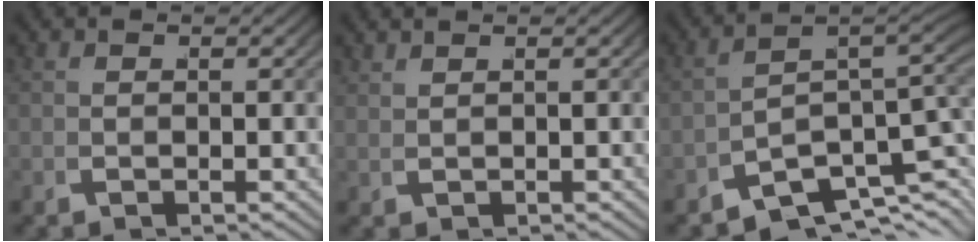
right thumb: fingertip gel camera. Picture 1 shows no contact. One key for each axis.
{"total": 1.2, "fx": 1.2, "fy": -0.2, "fz": 0.1, "tx": 0.006, "ty": 0.006, "tz": 0.026}
{"total": 10.1, "fx": -2.4, "fy": 6.4, "fz": 7.5, "tx": -0.125, "ty": -0.026, "tz": -0.041}